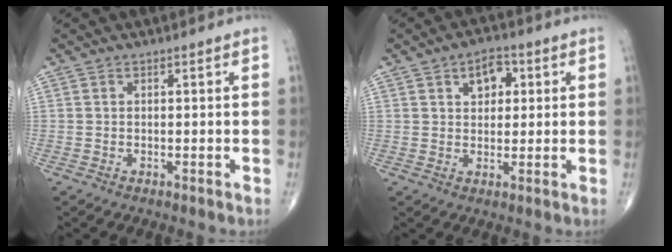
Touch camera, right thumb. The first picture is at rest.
{"total": 5.6, "force": [2.0, 3.7, 3.7], "torque": [-0.029, -0.001, 0.026]}